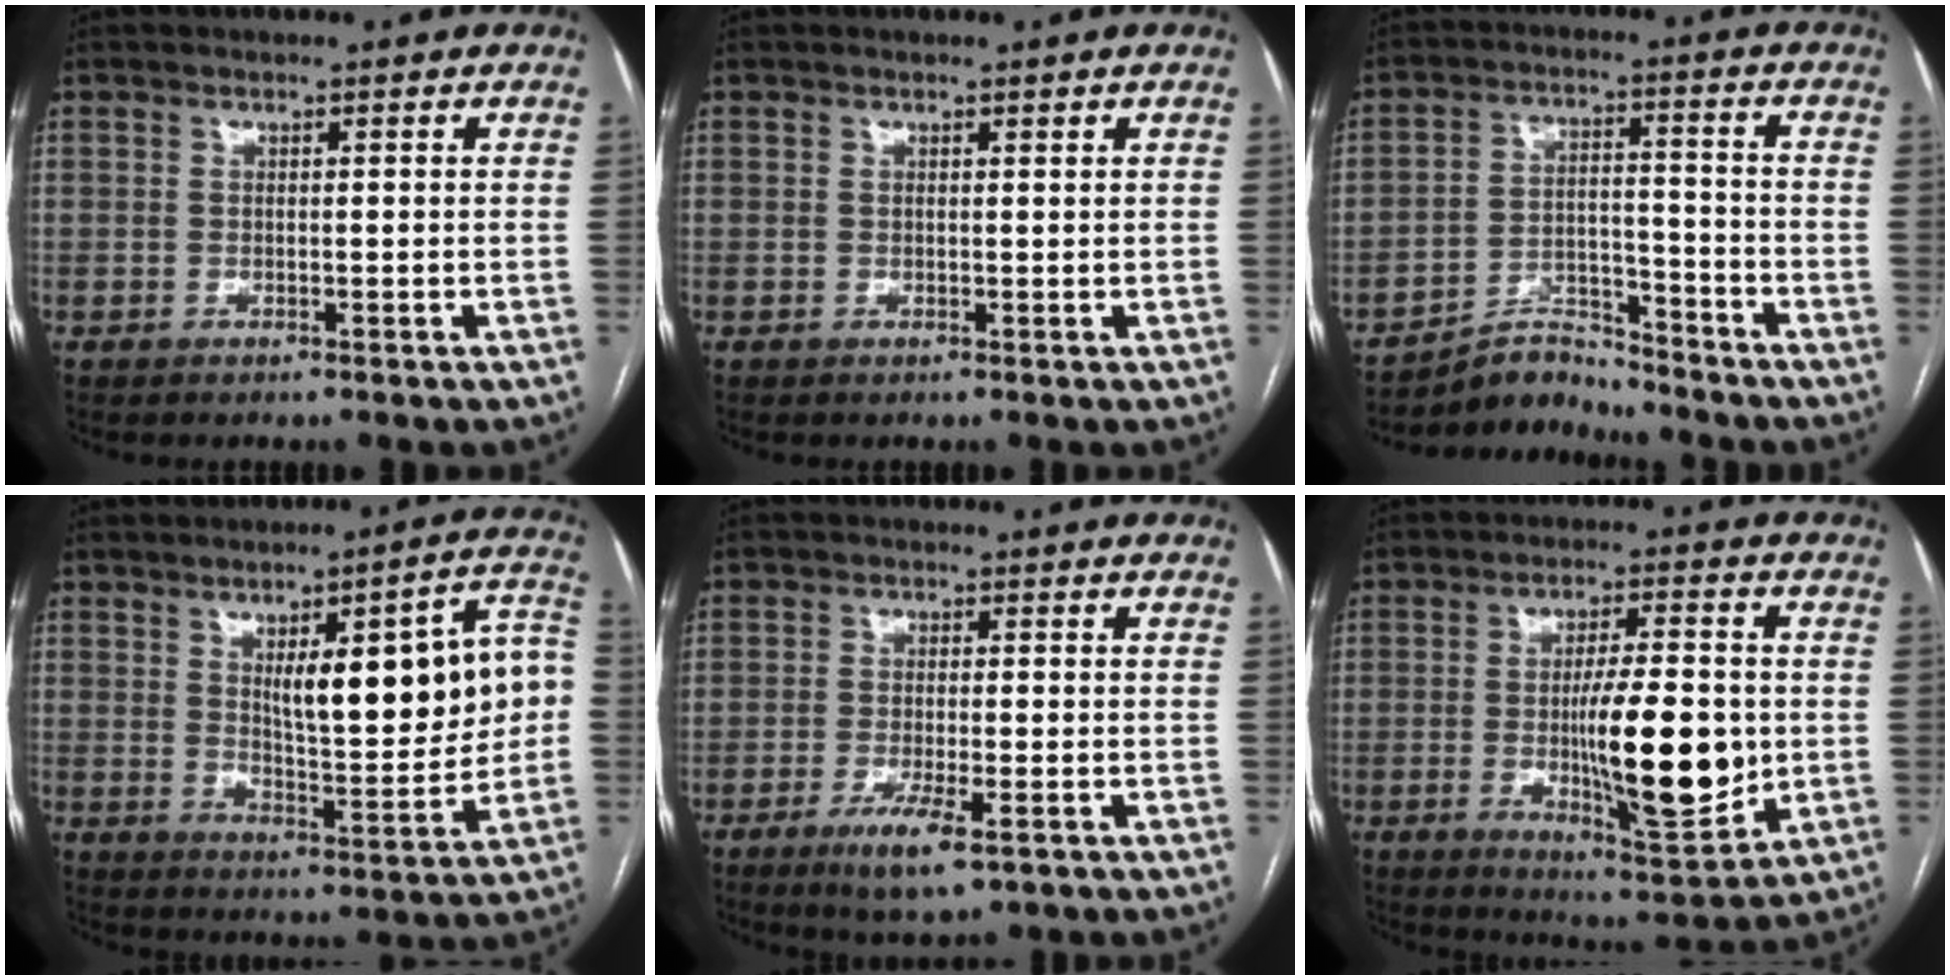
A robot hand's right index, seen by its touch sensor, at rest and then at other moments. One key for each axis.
{"total": 0.6, "fx": 0.5, "fy": 0.1, "fz": 0.4, "tx": -0.008, "ty": 0.000, "tz": 0.006}
{"total": 6.3, "fx": -6.2, "fy": 1.1, "fz": -0.8, "tx": 0.019, "ty": 0.022, "tz": -0.106}
{"total": 17.0, "fx": 2.7, "fy": 4.2, "fz": 16.2, "tx": -0.219, "ty": 0.028, "tz": 0.046}
{"total": 6.2, "fx": -3.5, "fy": 1.1, "fz": 5.0, "tx": -0.094, "ty": -0.013, "tz": -0.055}
{"total": 14.7, "fx": -1.6, "fy": 3.4, "fz": 14.2, "tx": -0.228, "ty": -0.010, "tz": -0.018}